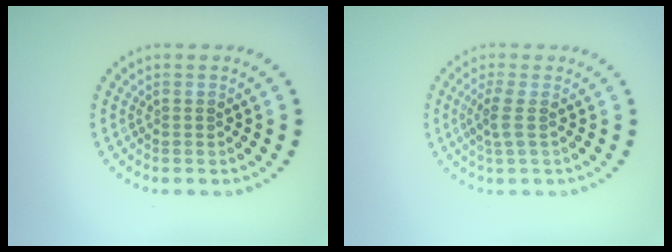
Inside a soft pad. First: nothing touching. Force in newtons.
{"total": 1.7, "press": 1.3, "slide": 1.1}